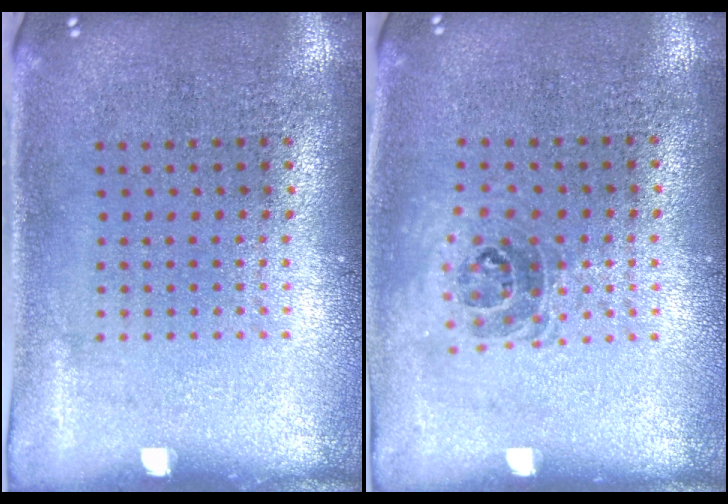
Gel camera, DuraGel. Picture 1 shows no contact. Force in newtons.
{"total": 1.0, "press": 0.9, "slide": 0.5}